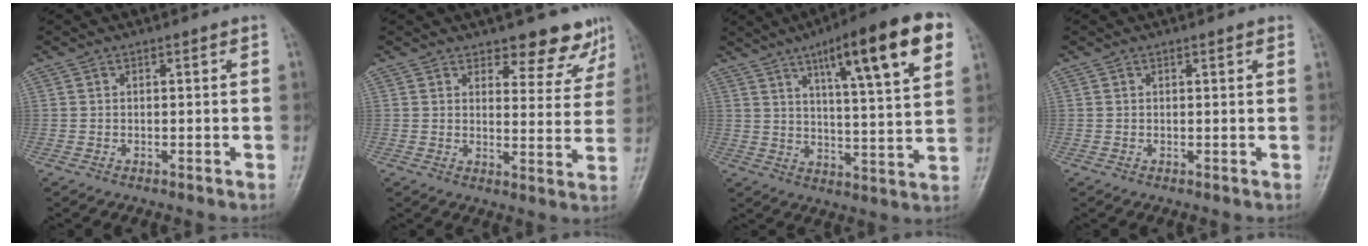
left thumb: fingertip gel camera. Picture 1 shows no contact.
{"total": 8.4, "force": [7.2, 3.4, 2.6], "torque": [0.004, -0.053, 0.082]}
{"total": 19.9, "force": [9.7, 3.9, 16.9], "torque": [-0.229, -0.018, 0.142]}
{"total": 1.2, "force": [0.9, 0.2, 0.8], "torque": [-0.008, 0.000, 0.009]}